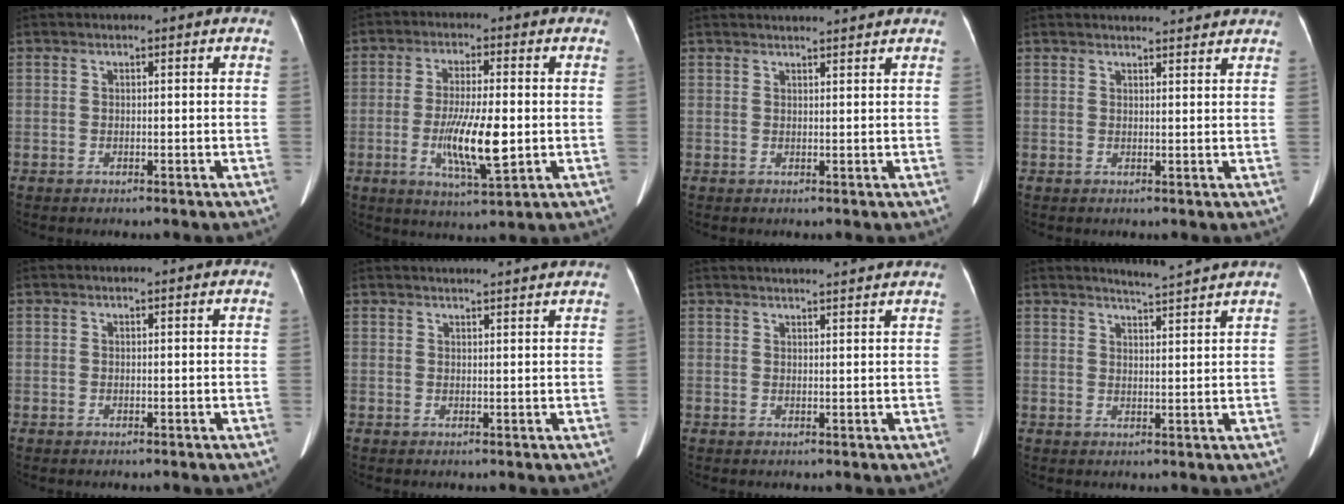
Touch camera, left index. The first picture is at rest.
{"total": 9.7, "force": [-1.6, 1.6, 9.4], "torque": [-0.176, -0.016, -0.026]}
{"total": 4.9, "force": [4.8, -0.2, 1.2], "torque": [-0.019, 0.019, 0.055]}
{"total": 5.8, "force": [5.6, 0.7, 1.6], "torque": [-0.022, 0.013, 0.056]}
{"total": 0.7, "force": [0.7, 0.0, 0.2], "torque": [-0.012, 0.004, 0.006]}
{"total": 9.2, "force": [8.8, -0.4, 2.8], "torque": [-0.039, 0.018, 0.092]}
{"total": 10.5, "force": [10.0, -0.4, 3.2], "torque": [-0.047, 0.015, 0.113]}
{"total": 4.9, "force": [4.6, -1.4, 0.9], "torque": [-0.024, -0.008, 0.063]}